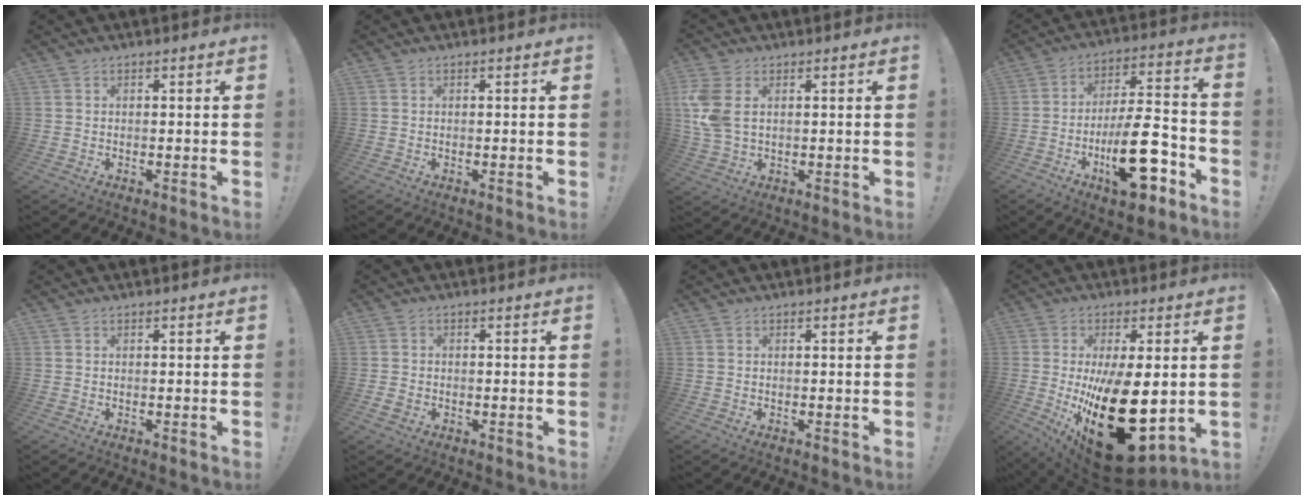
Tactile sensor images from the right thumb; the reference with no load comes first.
{"total": 0.0}
{"total": 8.0, "force": [2.2, 5.0, 5.8], "torque": [-0.126, -0.006, 0.043]}
{"total": 20.7, "force": [-8.1, 7.8, 17.3], "torque": [-0.275, 0.050, -0.123]}
{"total": 0.0}
{"total": 2.0, "force": [-0.9, 1.4, 1.1], "torque": [-0.022, 0.007, -0.014]}
{"total": 0.0}
{"total": 25.5, "force": [-3.0, 12.1, 22.3], "torque": [-0.329, -0.019, -0.013]}